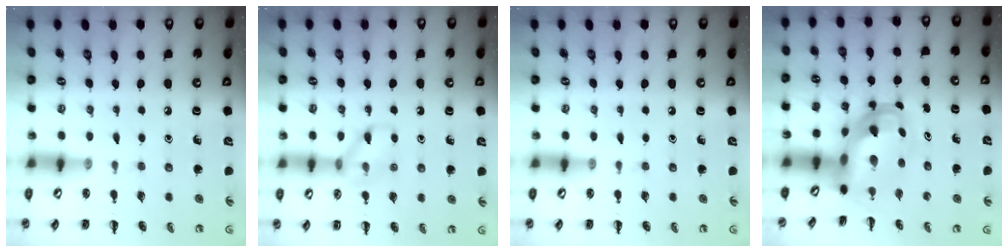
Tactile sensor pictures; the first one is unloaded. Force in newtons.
{"total": 8.2, "press": 8.2, "slide": 0.4}
{"total": 0.0}
{"total": 6.3, "press": 6.1, "slide": 1.6}